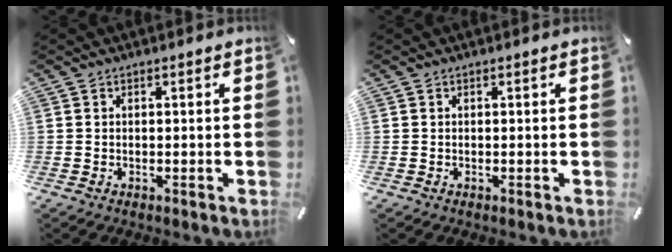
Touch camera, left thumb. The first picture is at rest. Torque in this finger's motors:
{"motor_torque": [0.00, 0.00, 0.00, 0.00, 0.00]}